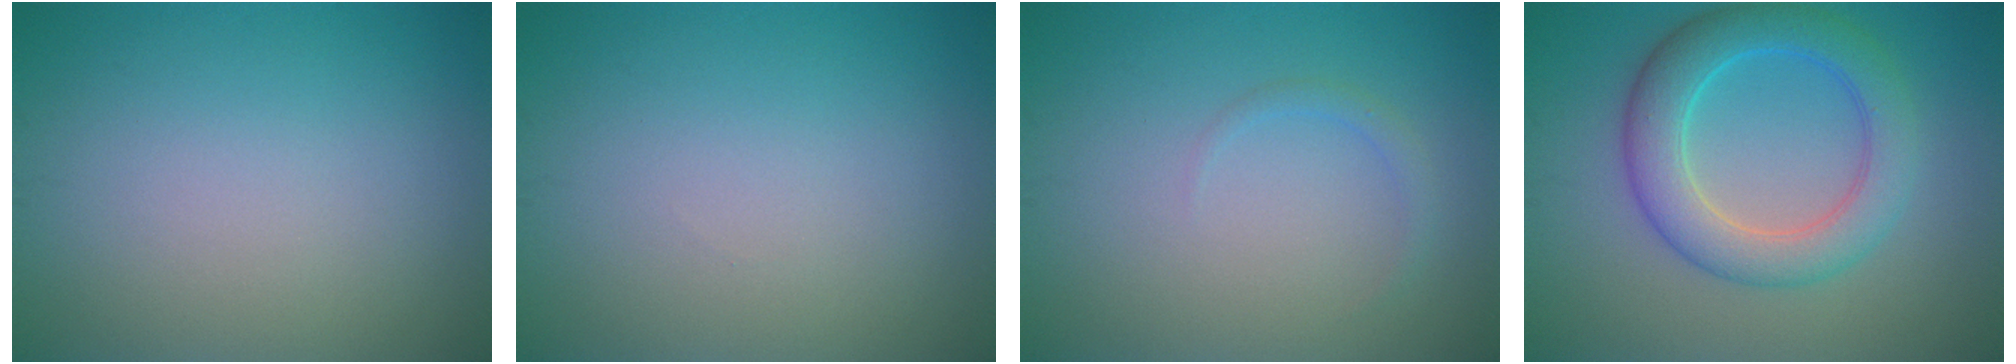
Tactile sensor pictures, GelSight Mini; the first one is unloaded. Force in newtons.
{"total": 0.0}
{"total": 1.0, "press": 1.0, "slide": 0.1}
{"total": 5.9, "press": 5.9, "slide": 0.0}